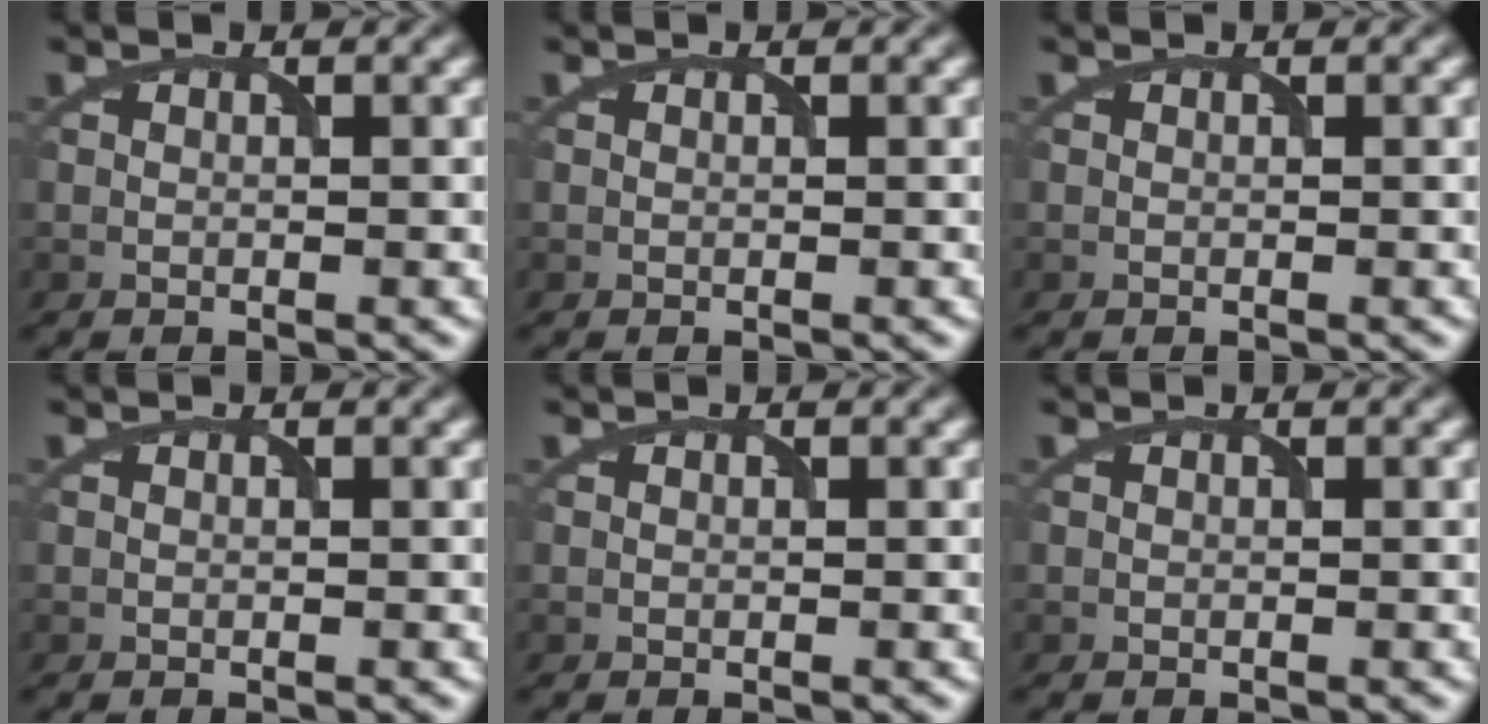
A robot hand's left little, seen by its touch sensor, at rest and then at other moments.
{"total": 0.0}
{"total": 0.0}
{"total": 0.0}
{"total": 0.0}
{"total": 0.0}